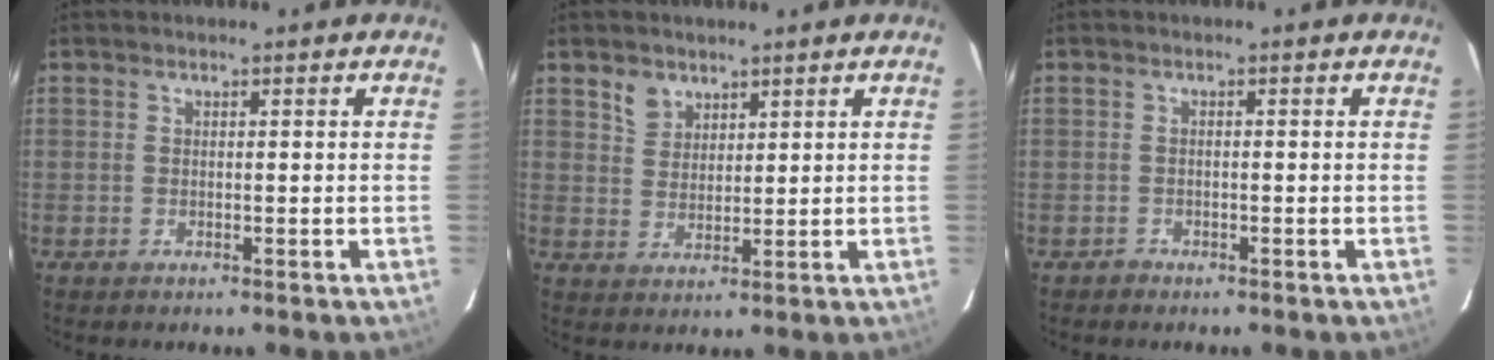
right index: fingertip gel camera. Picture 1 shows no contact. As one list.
[{"total": 4.4, "force": [3.5, 2.6, 0.4], "torque": [0.001, 0.009, 0.071]}, {"total": 1.0, "force": [-0.8, 0.6, -0.1], "torque": [0.002, 0.007, -0.014]}]